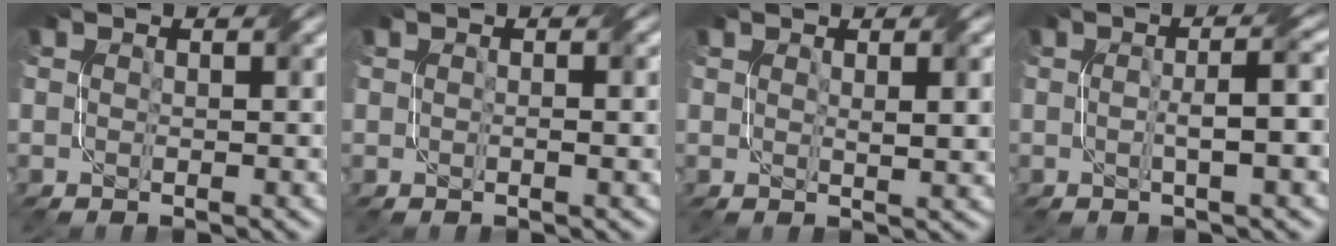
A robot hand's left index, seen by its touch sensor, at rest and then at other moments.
{"total": 1.0, "force": [-0.1, 0.2, 1.0], "torque": [-0.016, -0.002, -0.001]}
{"total": 2.0, "force": [0.7, 0.5, 1.8], "torque": [-0.025, 0.001, 0.016]}
{"total": 4.0, "force": [-0.3, 0.7, 3.9], "torque": [-0.062, 0.009, -0.003]}